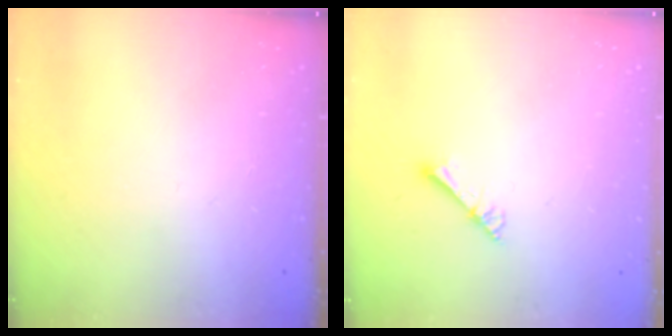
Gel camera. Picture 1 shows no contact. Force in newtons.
{"total": 2.9, "press": 2.9, "slide": 0.3}